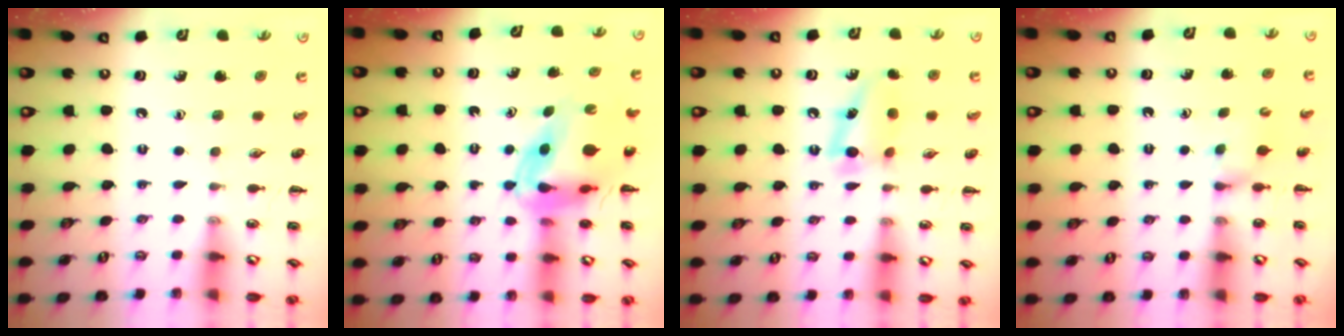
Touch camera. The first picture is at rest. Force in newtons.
{"total": 7.9, "press": 7.5, "slide": 2.6}
{"total": 5.9, "press": 5.8, "slide": 1.2}
{"total": 2.5, "press": 2.3, "slide": 1.0}